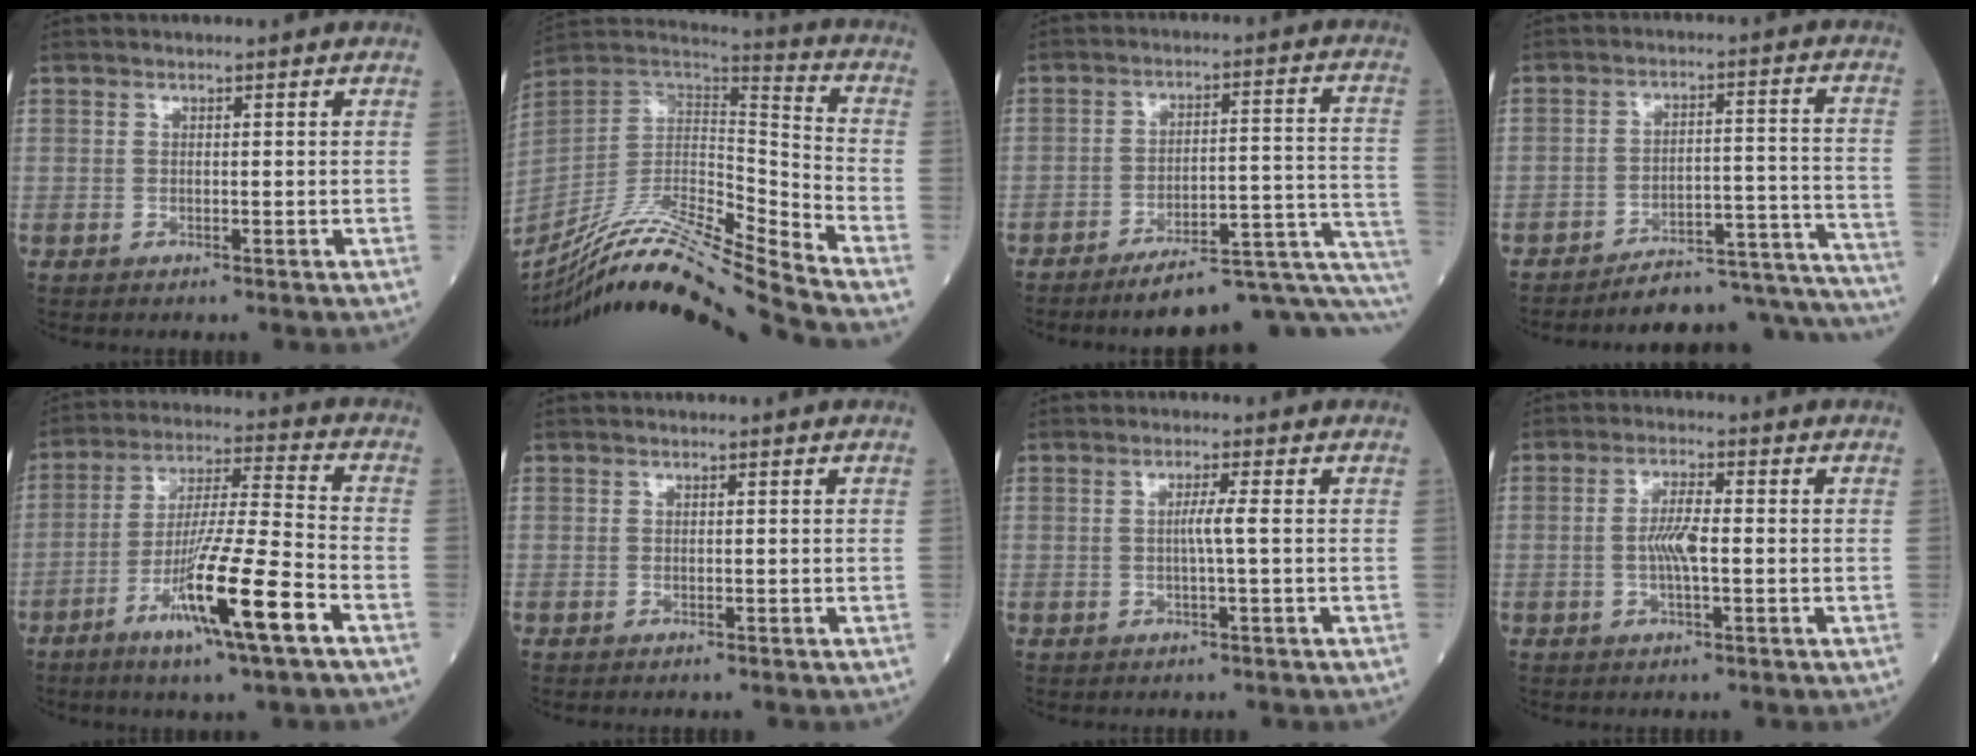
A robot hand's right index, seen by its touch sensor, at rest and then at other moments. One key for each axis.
{"total": 22.0, "fx": -19.7, "fy": -1.5, "fz": 9.8, "tx": -0.202, "ty": -0.006, "tz": -0.347}
{"total": 16.2, "fx": -13.2, "fy": 0.9, "fz": 9.3, "tx": -0.055, "ty": 0.043, "tz": -0.183}
{"total": 18.7, "fx": -18.4, "fy": 1.2, "fz": 3.1, "tx": 0.020, "ty": 0.042, "tz": -0.241}
{"total": 14.2, "fx": -6.9, "fy": -0.2, "fz": 12.5, "tx": -0.230, "ty": -0.018, "tz": -0.122}
{"total": 0.0}
{"total": 2.3, "fx": -0.1, "fy": -0.5, "fz": 2.2, "tx": -0.042, "ty": -0.001, "tz": -0.004}
{"total": 4.3, "fx": -0.4, "fy": 0.7, "fz": 4.2, "tx": -0.089, "ty": 0.004, "tz": -0.007}